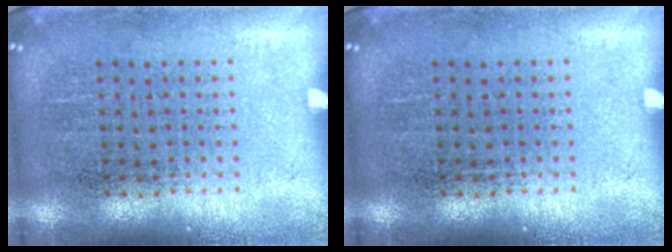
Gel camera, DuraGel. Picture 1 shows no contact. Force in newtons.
{"total": 0.0}